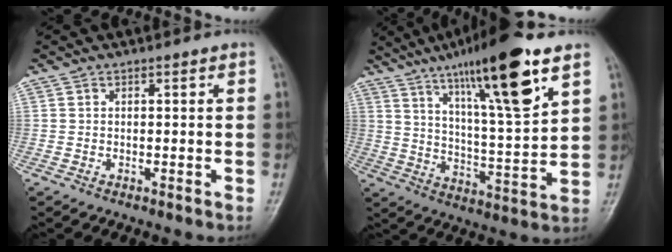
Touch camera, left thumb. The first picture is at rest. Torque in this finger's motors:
{"motor_torque": [1.19, 0.36, 1.83, -0.93, 0.32]}